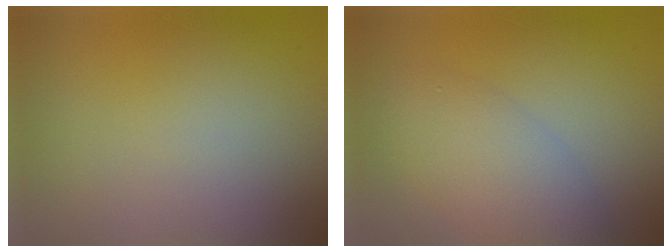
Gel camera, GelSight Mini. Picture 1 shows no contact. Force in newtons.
{"total": 5.3, "press": 5.3, "slide": 0.5}